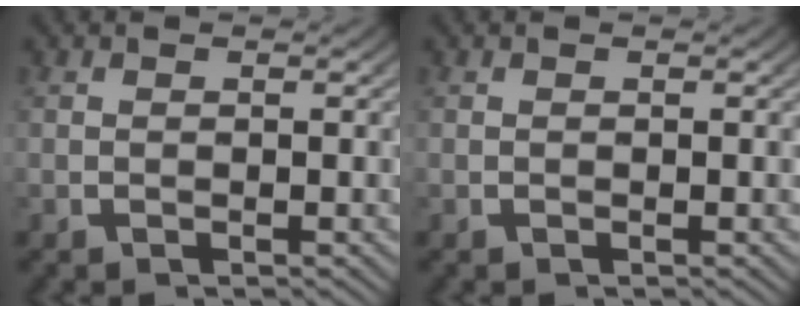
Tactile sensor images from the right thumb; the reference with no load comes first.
{"total": 0.0}